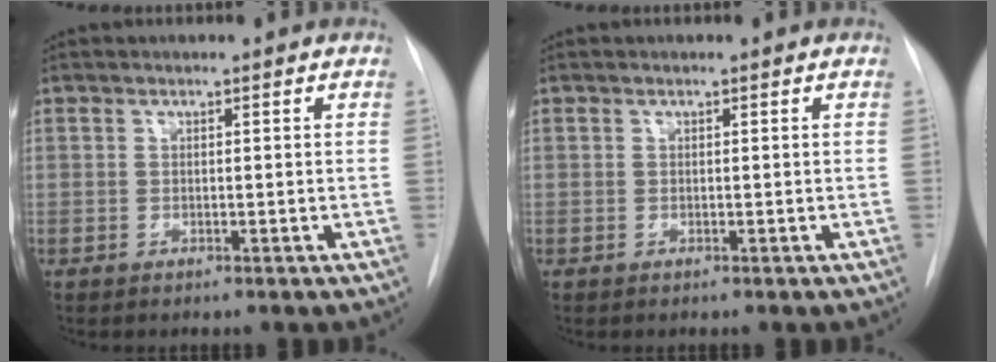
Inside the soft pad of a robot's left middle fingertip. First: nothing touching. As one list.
[{"total": 0.0}]